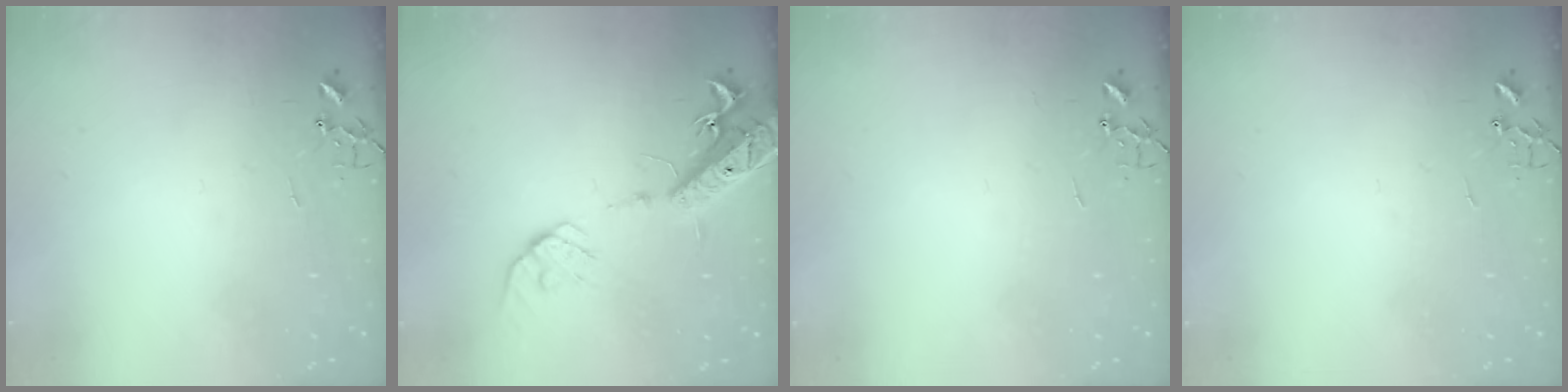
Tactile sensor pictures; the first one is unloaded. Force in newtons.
{"total": 16.0, "press": 15.7, "slide": 3.3}
{"total": 0.0}
{"total": 0.0}